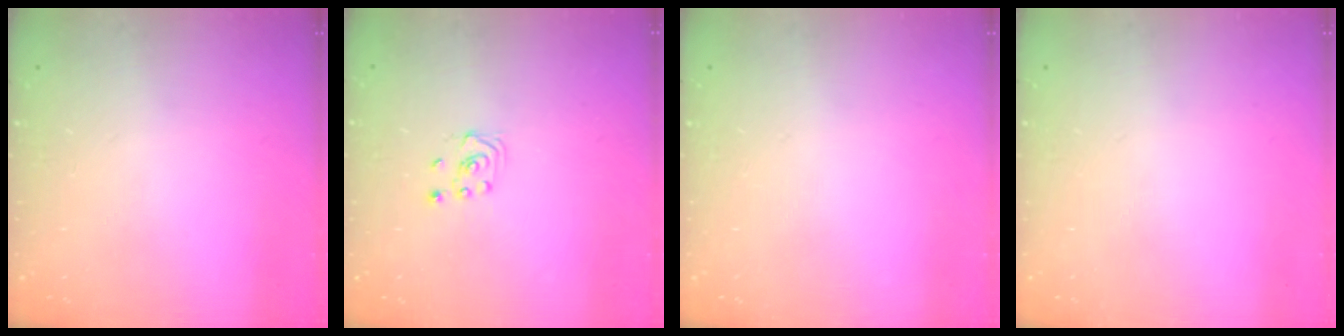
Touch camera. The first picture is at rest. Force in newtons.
{"total": 1.9, "press": 1.8, "slide": 0.6}
{"total": 0.0}
{"total": 0.0}